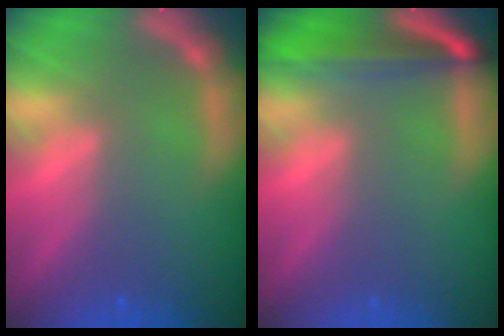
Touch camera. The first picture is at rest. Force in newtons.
{"total": 6.0}